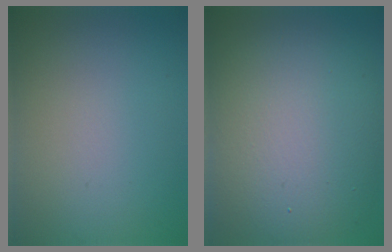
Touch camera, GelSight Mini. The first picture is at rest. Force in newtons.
{"total": 13.0, "press": 13.0, "slide": 0.8}